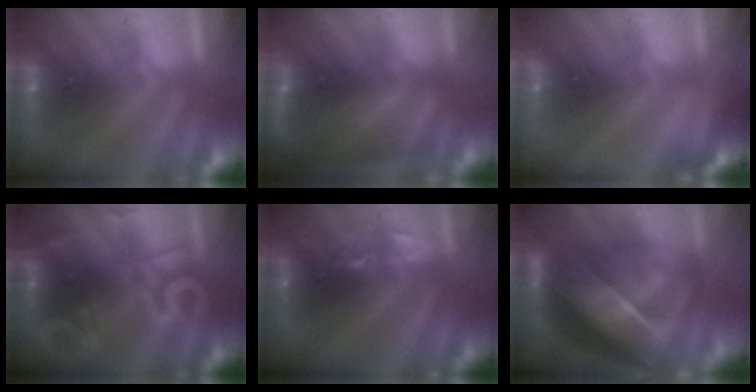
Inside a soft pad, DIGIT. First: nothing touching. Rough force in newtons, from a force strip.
{"total": 9.6}
{"total": 2.9}
{"total": 2.8}
{"total": 2.4}
{"total": 5.8}